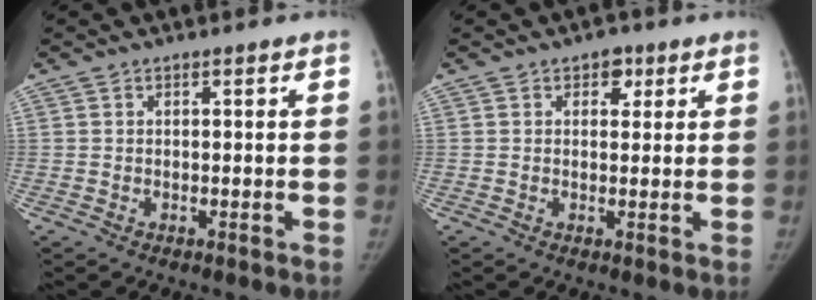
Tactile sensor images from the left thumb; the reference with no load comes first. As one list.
[{"total": 2.8, "force": [1.3, 2.1, 1.4], "torque": [0.005, -0.002, 0.013]}]